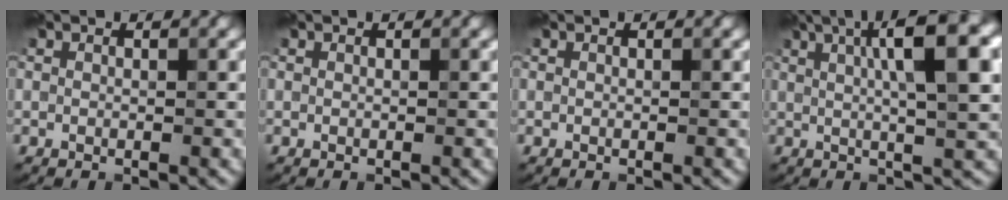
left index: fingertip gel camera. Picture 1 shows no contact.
{"total": 0.0}
{"total": 0.0}
{"total": 10.5, "force": [3.2, 2.4, 9.7], "torque": [-0.125, 0.014, 0.047]}